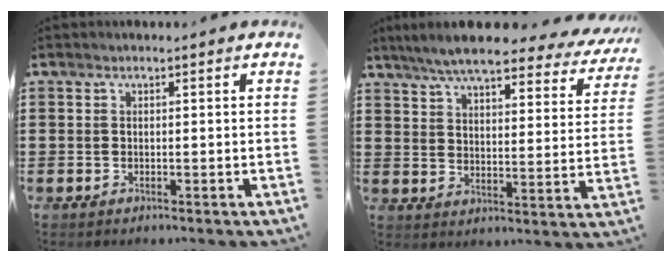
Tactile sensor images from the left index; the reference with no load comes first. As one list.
[{"total": 8.0, "force": [7.1, 0.6, 3.5], "torque": [-0.097, -0.034, 0.125]}]